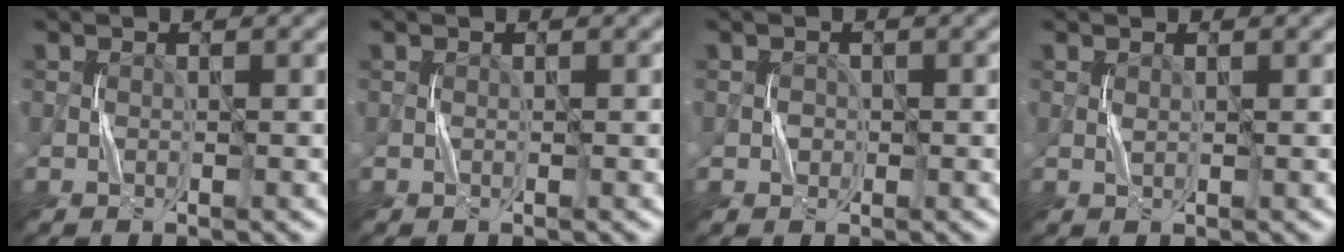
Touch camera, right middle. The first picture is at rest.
{"total": 0.0}
{"total": 0.8, "force": [0.0, 0.8, -0.1], "torque": [0.006, -0.003, 0.000]}
{"total": 0.0}